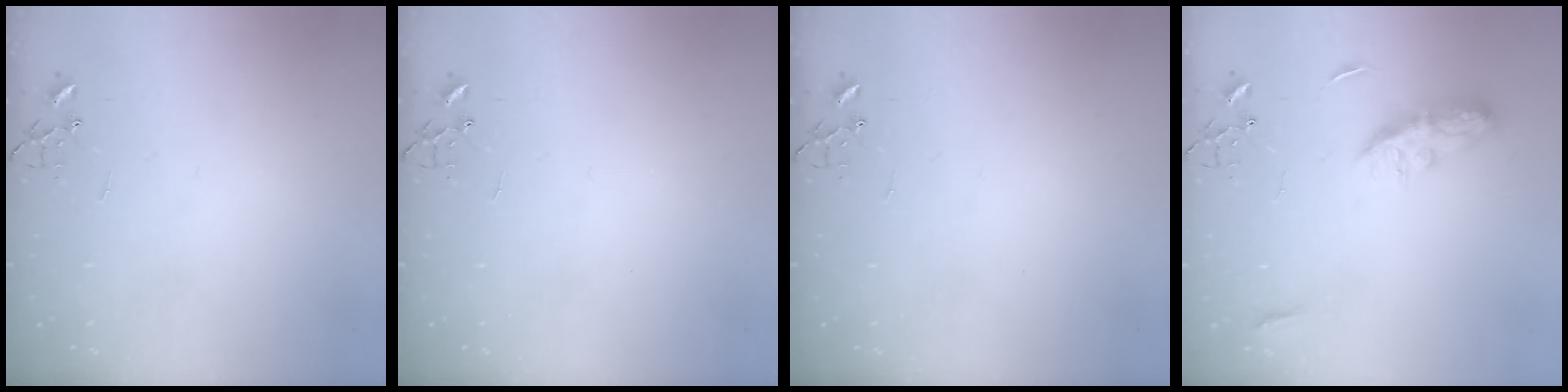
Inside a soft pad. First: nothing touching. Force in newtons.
{"total": 0.0}
{"total": 0.0}
{"total": 8.2, "press": 8.1, "slide": 0.6}